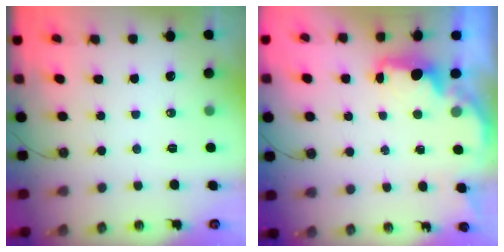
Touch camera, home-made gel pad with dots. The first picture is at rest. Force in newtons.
{"total": 2.4, "press": 2.3, "slide": 0.8}